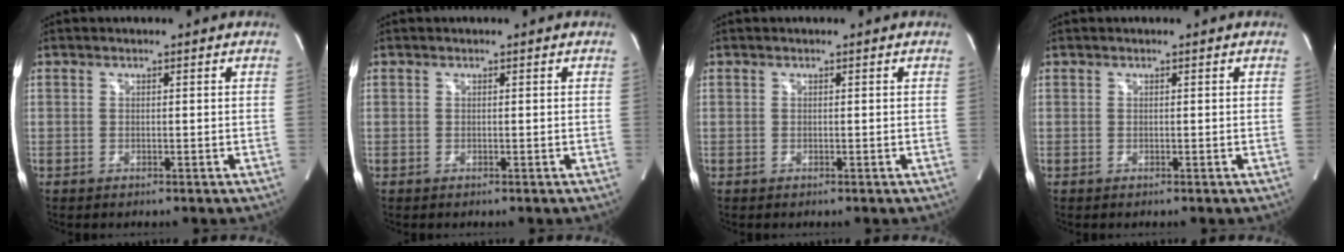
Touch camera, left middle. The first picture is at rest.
{"total": 0.0}
{"total": 0.0}
{"total": 0.0}